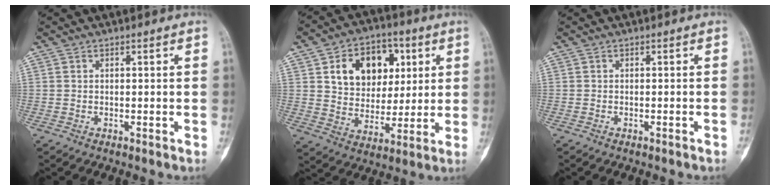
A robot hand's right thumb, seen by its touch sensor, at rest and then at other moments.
{"total": 15.1, "force": [5.0, 11.0, 9.1], "torque": [-0.095, -0.007, 0.084]}
{"total": 0.9, "force": [-0.7, -0.1, 0.5], "torque": [-0.018, 0.019, -0.001]}